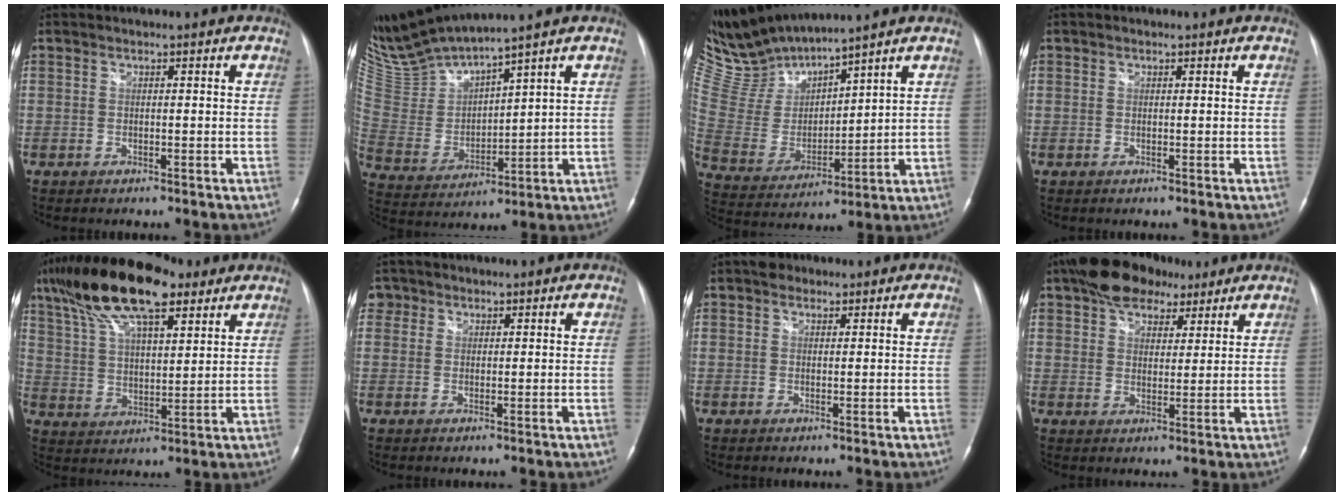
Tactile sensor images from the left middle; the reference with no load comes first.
{"total": 13.0, "force": [12.1, -0.3, 4.9], "torque": [-0.116, -0.009, 0.255]}
{"total": 10.8, "force": [10.6, 0.0, 2.0], "torque": [-0.070, 0.003, 0.234]}
{"total": 0.0}
{"total": 17.9, "force": [11.7, 5.4, 12.5], "torque": [-0.248, 0.039, 0.212]}
{"total": 2.9, "force": [1.4, 2.5, 0.4], "torque": [-0.003, 0.006, 0.023]}
{"total": 2.5, "force": [1.7, 1.6, 0.9], "torque": [-0.018, 0.012, 0.025]}
{"total": 10.4, "force": [7.3, 5.5, 5.0], "torque": [-0.083, 0.028, 0.122]}